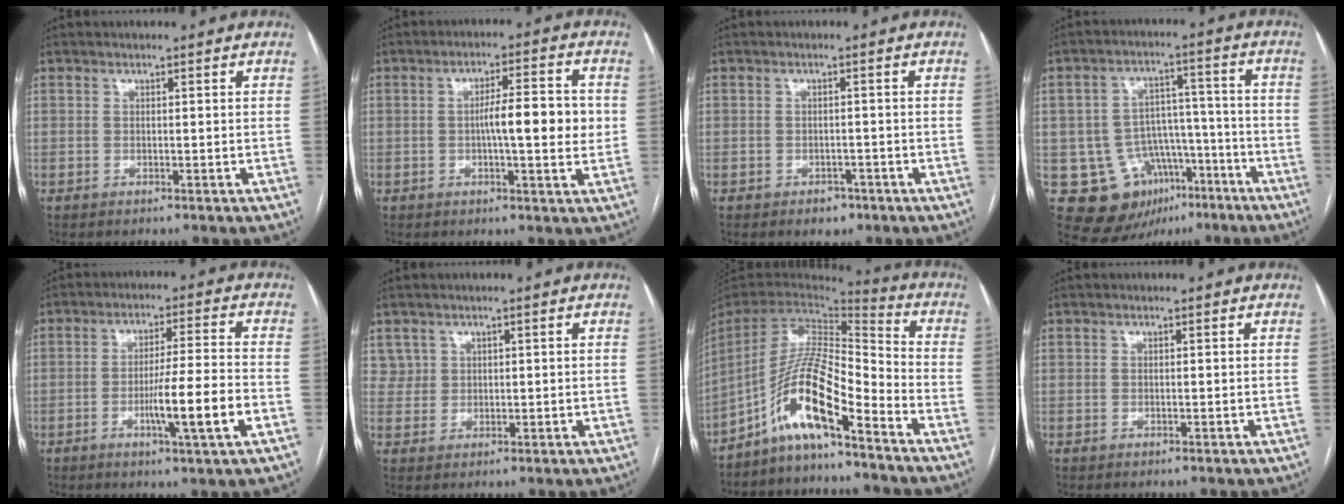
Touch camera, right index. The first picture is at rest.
{"total": 8.5, "force": [0.0, 1.3, 8.4], "torque": [-0.128, 0.011, -0.002]}
{"total": 2.4, "force": [-1.5, 1.7, 0.8], "torque": [-0.008, 0.004, -0.014]}
{"total": 14.1, "force": [-6.6, 11.0, 6.1], "torque": [-0.095, 0.047, -0.085]}
{"total": 9.6, "force": [-3.3, -0.5, 9.0], "torque": [-0.148, -0.010, -0.058]}
{"total": 2.5, "force": [1.3, 2.1, -0.3], "torque": [0.021, 0.004, 0.017]}
{"total": 12.2, "force": [-7.8, 1.7, 9.2], "torque": [-0.175, 0.016, -0.143]}
{"total": 0.0}